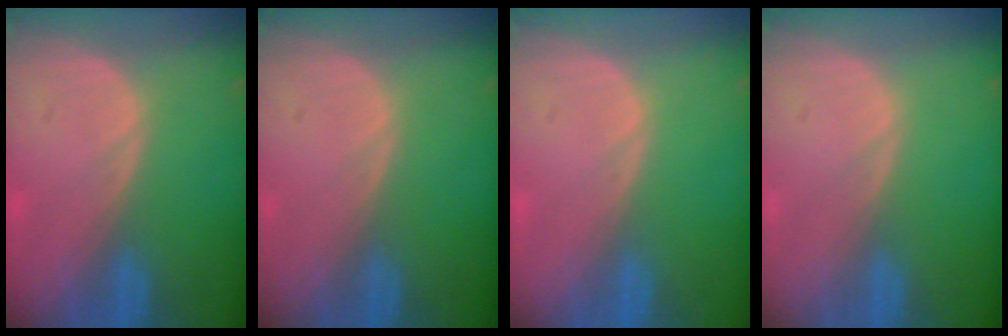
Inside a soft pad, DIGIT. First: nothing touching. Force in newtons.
{"total": 0.0}
{"total": 0.0}
{"total": 0.0}